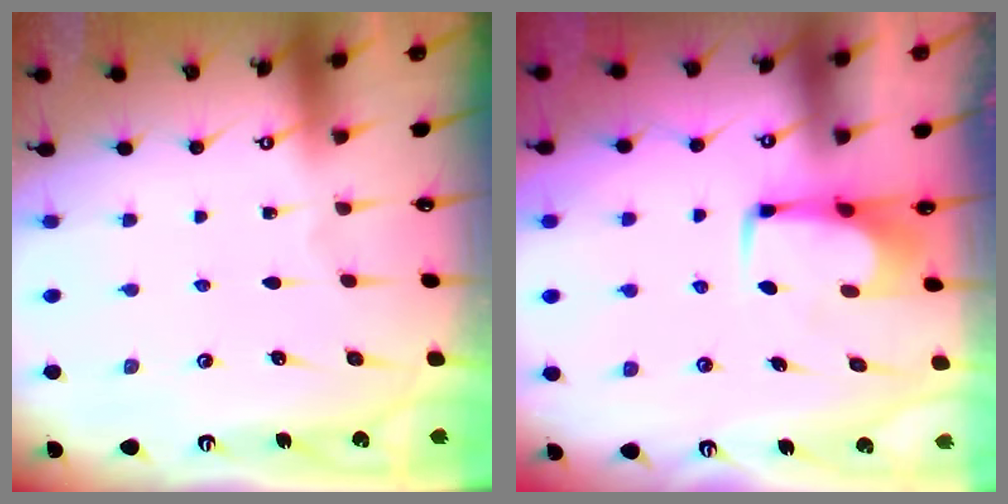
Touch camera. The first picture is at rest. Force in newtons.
{"total": 1.6, "press": 1.4, "slide": 0.7}